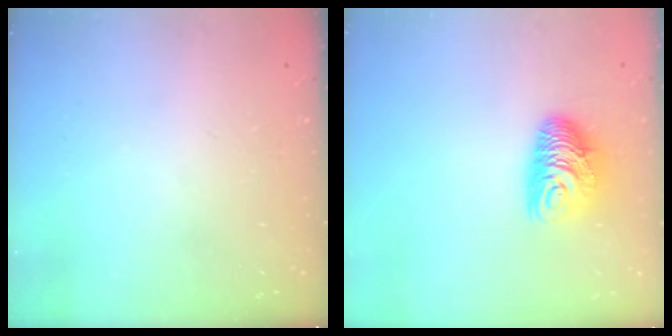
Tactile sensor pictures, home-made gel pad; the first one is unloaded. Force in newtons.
{"total": 9.9, "press": 9.9, "slide": 0.3}